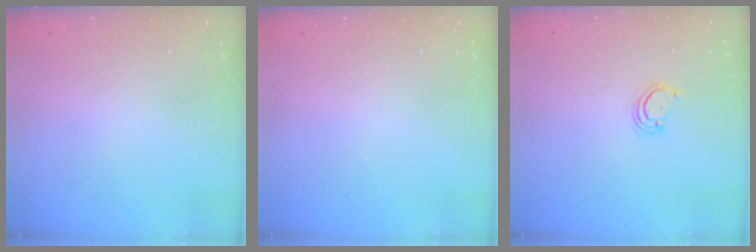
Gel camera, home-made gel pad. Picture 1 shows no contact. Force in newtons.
{"total": 0.0}
{"total": 2.8, "press": 2.8, "slide": 0.2}